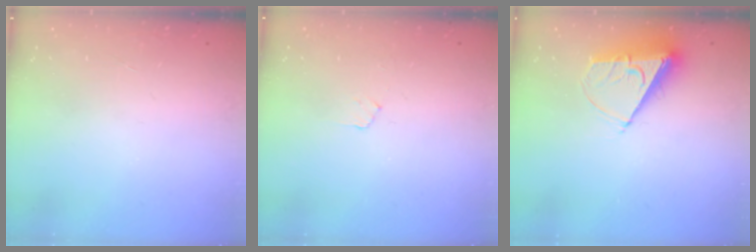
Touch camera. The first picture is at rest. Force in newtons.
{"total": 3.6, "press": 3.6, "slide": 0.4}
{"total": 8.4, "press": 8.4, "slide": 0.5}